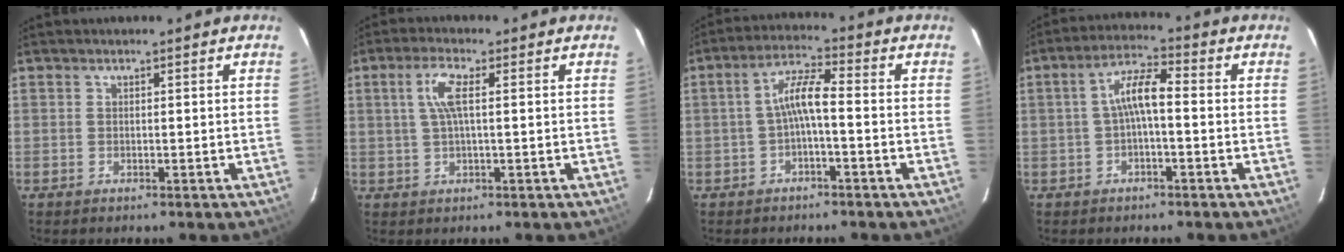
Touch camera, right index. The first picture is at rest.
{"total": 4.9, "force": [0.9, 0.8, 4.7], "torque": [-0.096, 0.006, 0.020]}
{"total": 5.3, "force": [-1.4, 0.8, 5.1], "torque": [-0.109, 0.016, -0.026]}
{"total": 5.7, "force": [-0.8, 1.4, 5.5], "torque": [-0.112, 0.018, -0.015]}